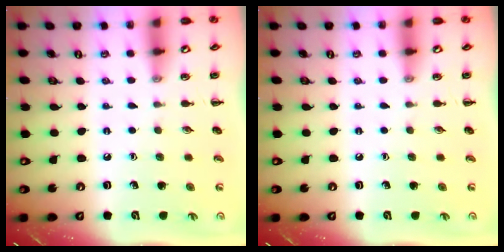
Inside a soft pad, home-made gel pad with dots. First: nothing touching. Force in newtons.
{"total": 0.0}